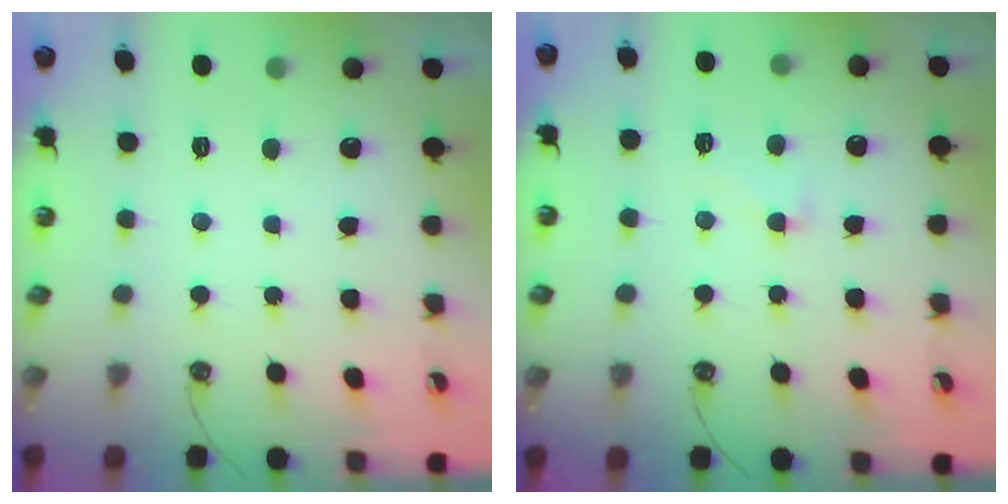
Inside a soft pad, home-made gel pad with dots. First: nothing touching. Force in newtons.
{"total": 2.3, "press": 2.2, "slide": 0.9}